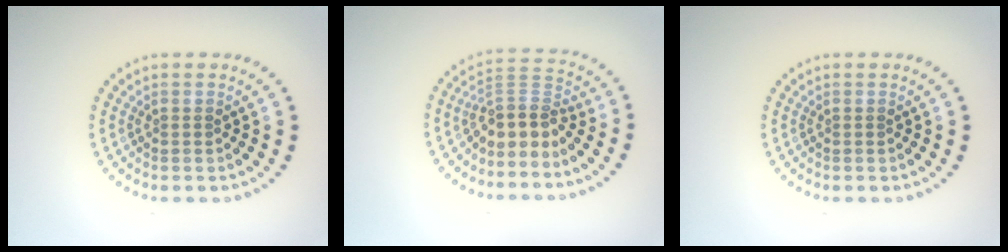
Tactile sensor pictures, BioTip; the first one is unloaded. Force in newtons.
{"total": 3.5, "press": 2.6, "slide": 2.4}
{"total": 0.0}